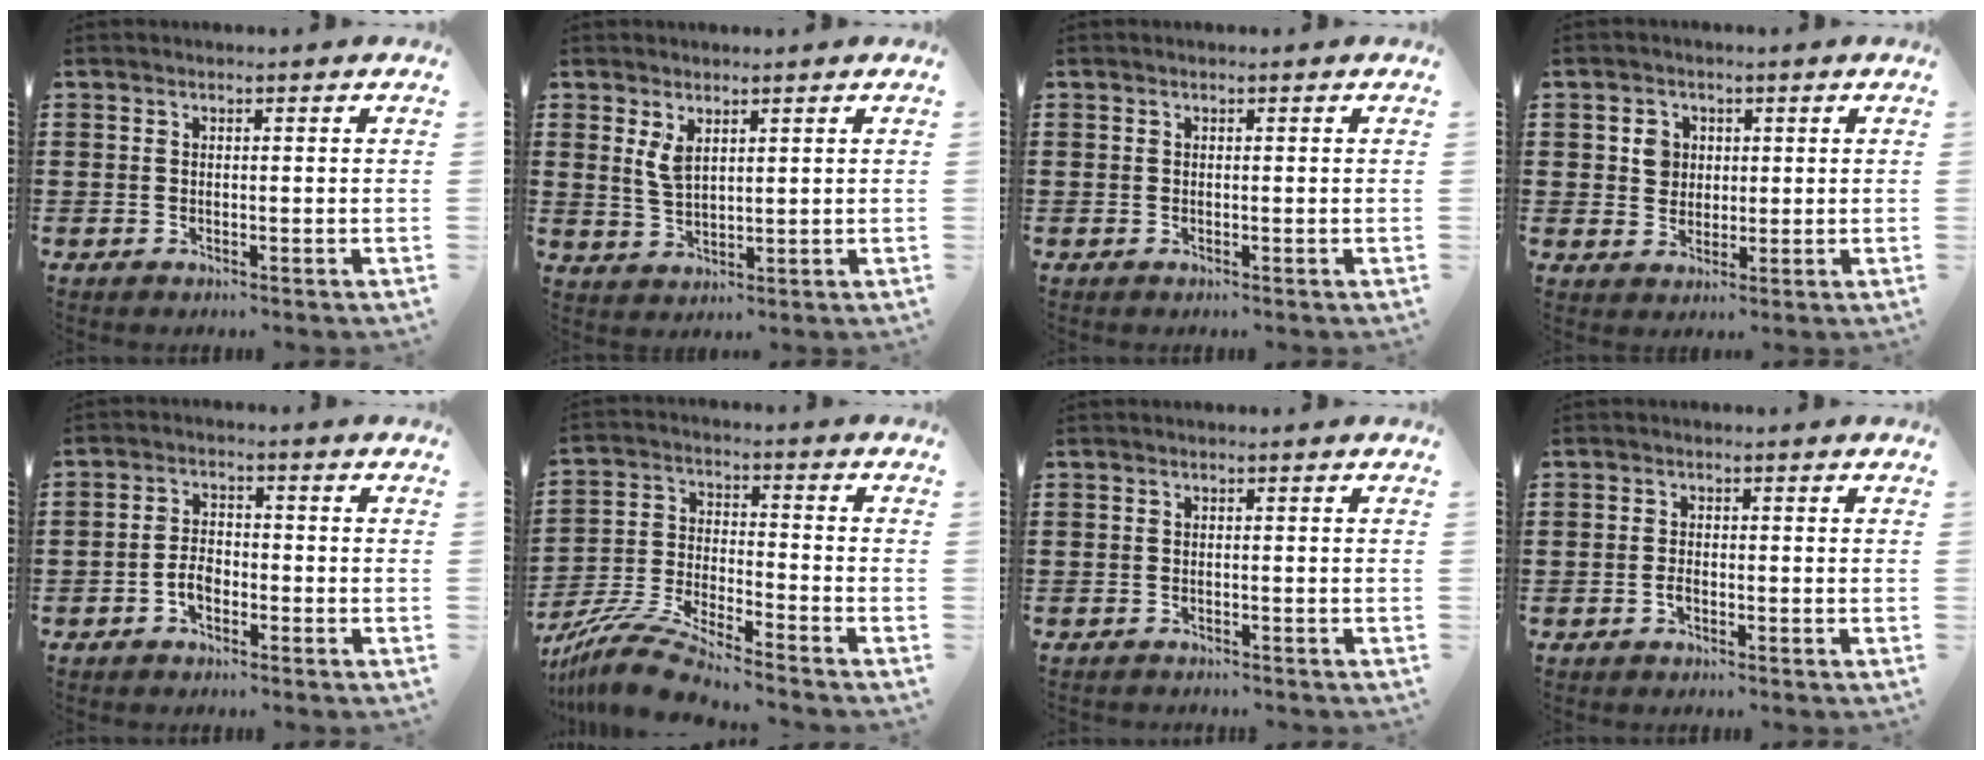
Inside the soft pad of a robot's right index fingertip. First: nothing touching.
{"total": 3.3, "force": [1.7, 1.4, 2.4], "torque": [-0.052, 0.005, 0.031]}
{"total": 0.0}
{"total": 3.5, "force": [0.7, 3.1, 1.5], "torque": [-0.041, 0.012, 0.011]}
{"total": 3.6, "force": [-1.7, 2.0, 2.5], "torque": [-0.061, -0.001, -0.037]}
{"total": 9.1, "force": [-8.5, 0.2, 3.3], "torque": [-0.086, 0.000, -0.173]}
{"total": 0.9, "force": [-0.9, 0.0, -0.1], "torque": [-0.001, -0.002, -0.019]}
{"total": 1.4, "force": [-0.6, 0.7, 1.0], "torque": [-0.020, -0.003, -0.010]}